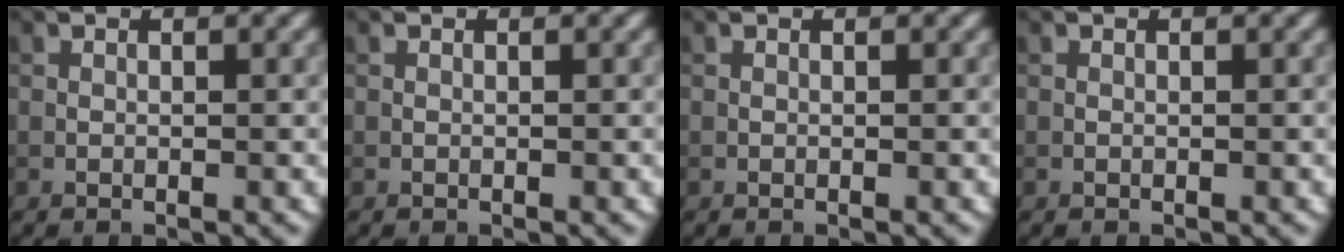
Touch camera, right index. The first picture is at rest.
{"total": 0.0}
{"total": 0.0}
{"total": 0.0}